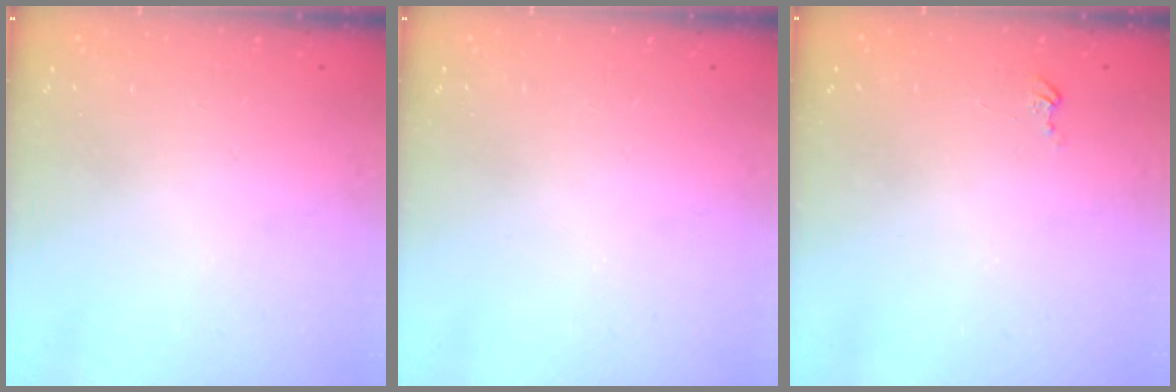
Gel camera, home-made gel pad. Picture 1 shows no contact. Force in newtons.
{"total": 0.0}
{"total": 2.7, "press": 2.7, "slide": 0.3}